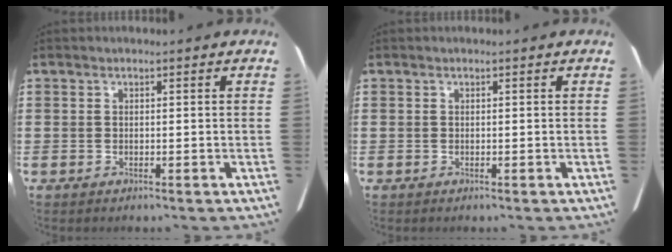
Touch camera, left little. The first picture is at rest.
{"total": 0.0}